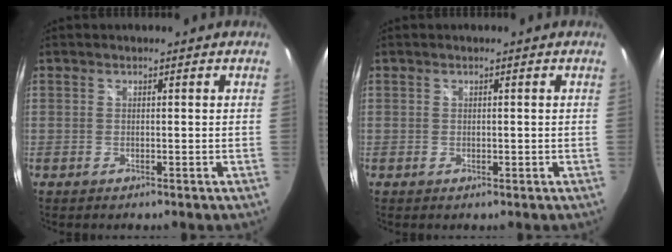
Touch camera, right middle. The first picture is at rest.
{"total": 0.6, "force": [-0.2, 0.4, 0.4], "torque": [-0.005, -0.002, -0.003]}